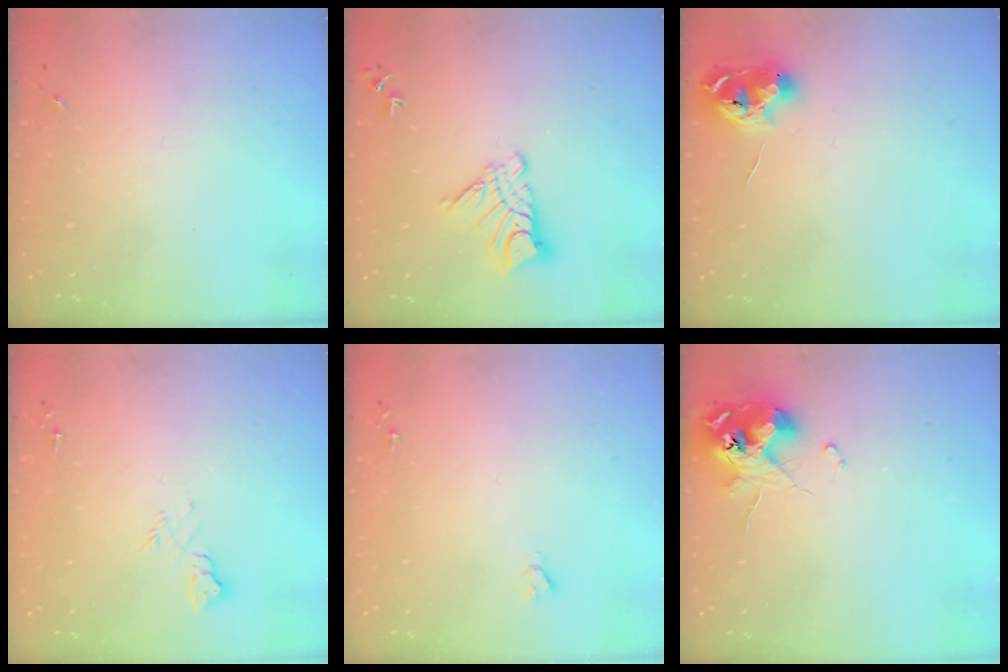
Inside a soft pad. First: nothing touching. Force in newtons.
{"total": 10.5, "press": 10.4, "slide": 1.0}
{"total": 9.6, "press": 9.6, "slide": 0.6}
{"total": 7.1, "press": 7.1, "slide": 0.8}
{"total": 1.9, "press": 1.9, "slide": 0.2}
{"total": 11.8, "press": 11.7, "slide": 1.1}